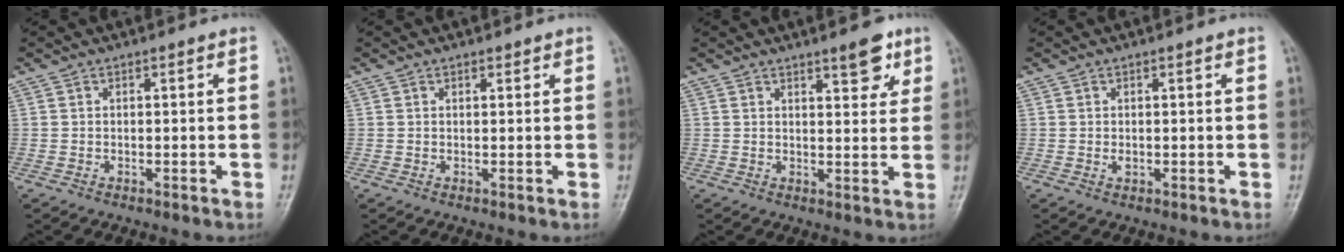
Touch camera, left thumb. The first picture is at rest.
{"total": 0.9, "force": [0.7, 0.4, 0.4], "torque": [-0.003, -0.005, 0.008]}
{"total": 5.4, "force": [3.5, 2.0, 3.6], "torque": [-0.031, -0.020, 0.044]}
{"total": 1.0, "force": [0.3, 0.6, 0.7], "torque": [-0.010, -0.003, 0.007]}